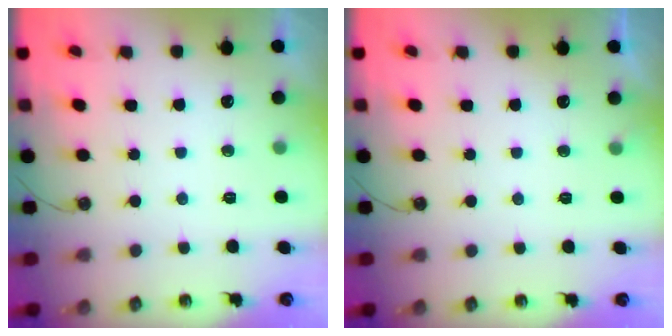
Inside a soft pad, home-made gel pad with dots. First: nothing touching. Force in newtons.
{"total": 1.8, "press": 1.8, "slide": 0.1}